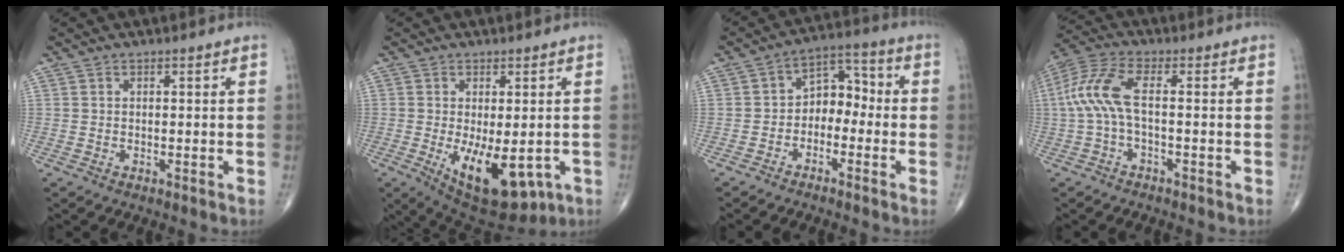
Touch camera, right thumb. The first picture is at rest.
{"total": 13.1, "force": [-3.7, 6.1, 11.0], "torque": [-0.153, -0.017, -0.034]}
{"total": 7.3, "force": [-2.0, 5.2, 4.7], "torque": [-0.042, 0.046, -0.049]}
{"total": 8.2, "force": [-0.5, 3.0, 7.6], "torque": [-0.193, 0.029, -0.014]}